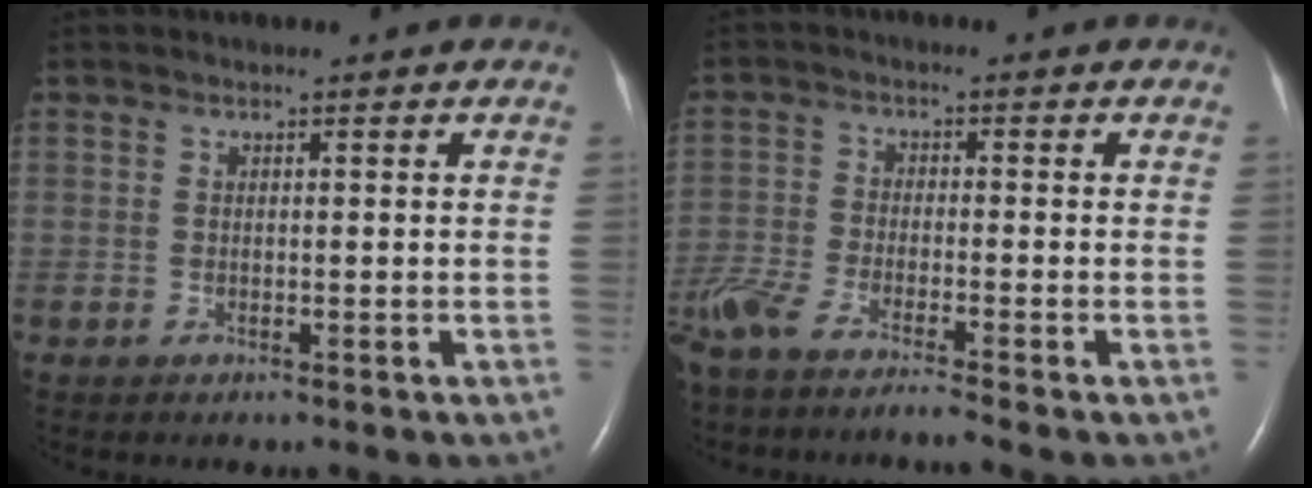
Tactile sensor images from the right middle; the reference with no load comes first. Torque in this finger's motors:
{"motor_torque": [1.09, -1.04, 0.46, 0.19]}